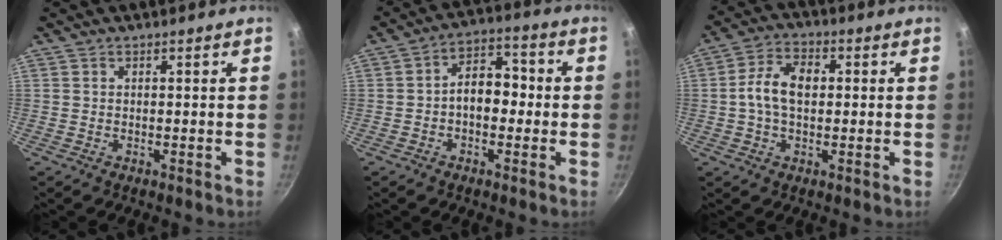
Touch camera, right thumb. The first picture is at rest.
{"total": 8.2, "force": [-0.8, 5.3, 6.2], "torque": [-0.075, 0.032, -0.026]}
{"total": 8.6, "force": [0.4, 5.4, 6.7], "torque": [-0.120, 0.020, 0.001]}